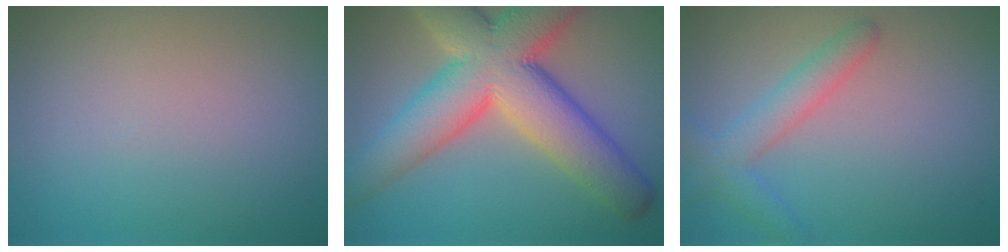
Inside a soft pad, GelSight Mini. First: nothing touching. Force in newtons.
{"total": 12.2, "press": 12.2, "slide": 0.9}
{"total": 3.0, "press": 3.0, "slide": 0.2}